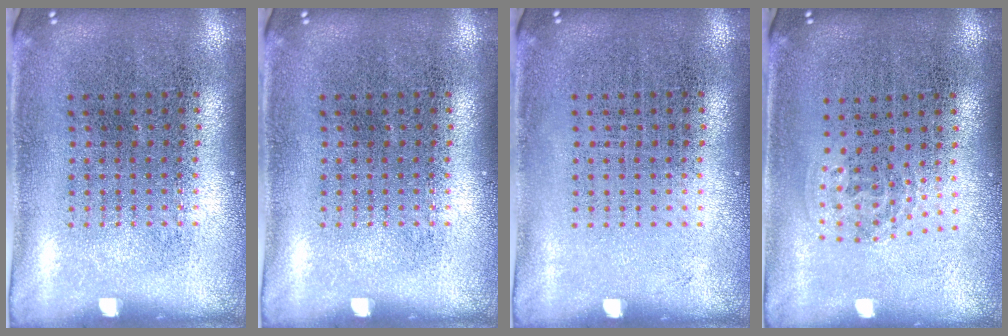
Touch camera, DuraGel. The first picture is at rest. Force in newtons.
{"total": 0.0}
{"total": 0.0}
{"total": 1.0, "press": 0.6, "slide": 0.7}